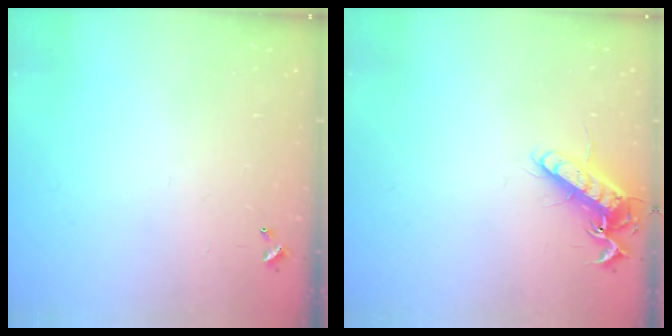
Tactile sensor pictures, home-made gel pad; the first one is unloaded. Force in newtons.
{"total": 13.3, "press": 13.2, "slide": 1.1}